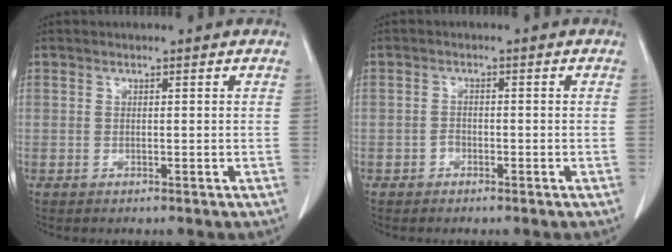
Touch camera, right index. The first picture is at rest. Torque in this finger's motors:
{"motor_torque": [-0.05, -0.03, -0.07, 0.02]}